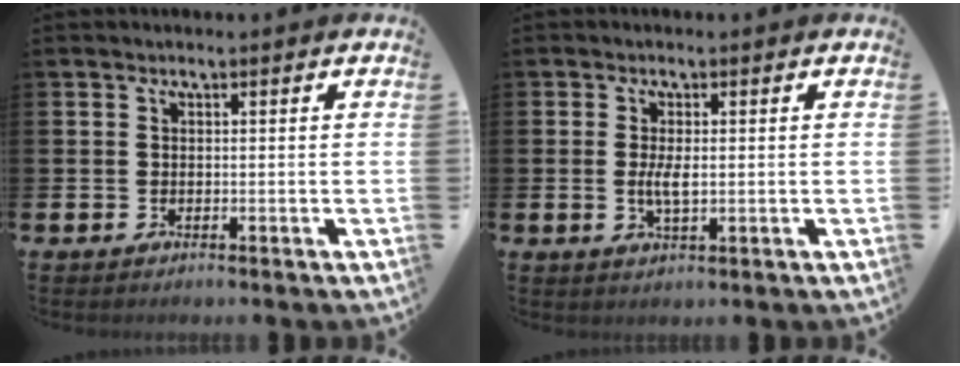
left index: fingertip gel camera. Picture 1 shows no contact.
{"total": 2.7, "force": [0.1, 0.9, 2.5], "torque": [-0.042, -0.002, -0.001]}